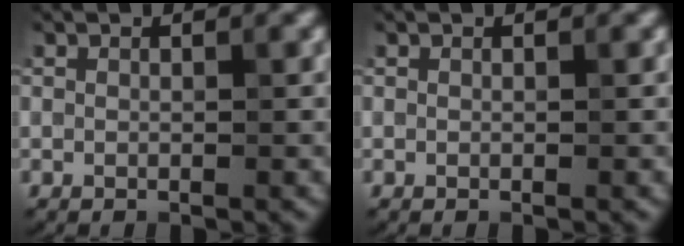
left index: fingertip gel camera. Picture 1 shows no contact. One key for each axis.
{"total": 0.0}